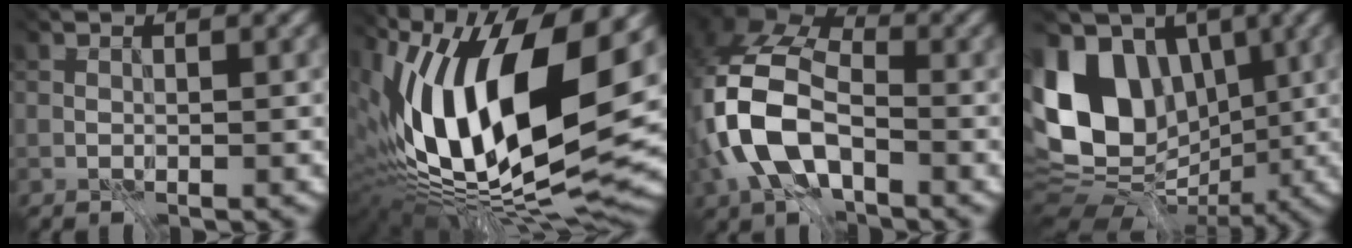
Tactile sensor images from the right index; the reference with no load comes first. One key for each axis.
{"total": 16.4, "fx": -0.4, "fy": 6.5, "fz": 15.1, "tx": -0.287, "ty": -0.012, "tz": 0.006}
{"total": 10.0, "fx": -4.2, "fy": 5.1, "fz": 7.5, "tx": -0.201, "ty": -0.012, "tz": -0.073}
{"total": 11.2, "fx": -0.1, "fy": 8.7, "fz": 7.1, "tx": -0.153, "ty": 0.005, "tz": 0.008}